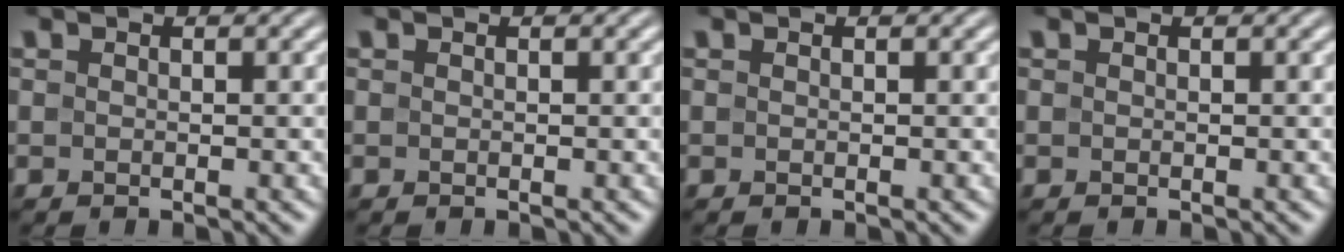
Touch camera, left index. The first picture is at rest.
{"total": 0.0}
{"total": 0.0}
{"total": 0.0}